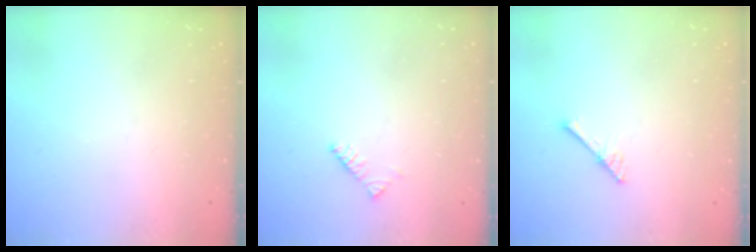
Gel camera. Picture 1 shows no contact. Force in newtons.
{"total": 2.9, "press": 2.9, "slide": 0.5}
{"total": 3.0, "press": 3.0, "slide": 0.3}